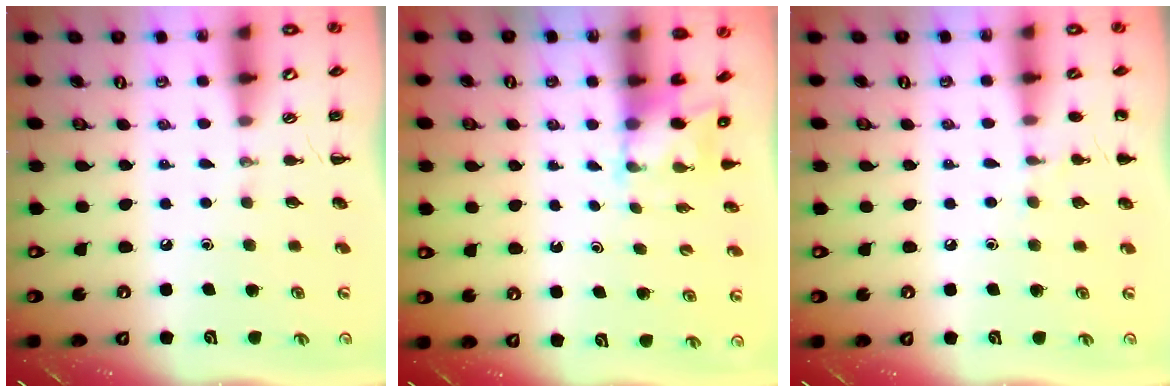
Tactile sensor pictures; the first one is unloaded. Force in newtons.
{"total": 2.4, "press": 2.3, "slide": 0.8}
{"total": 5.4, "press": 5.1, "slide": 1.6}